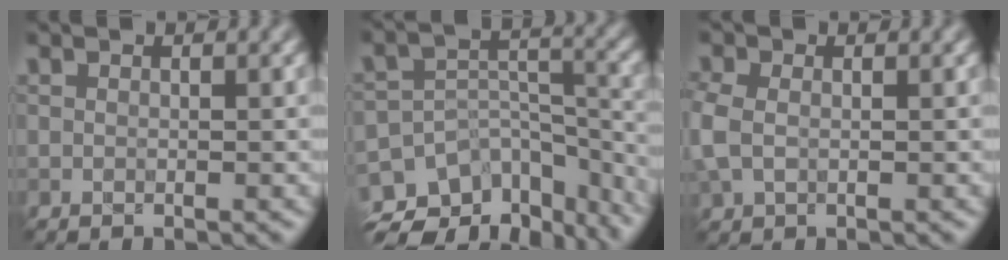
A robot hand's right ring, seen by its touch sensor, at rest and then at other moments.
{"total": 13.9, "force": [-10.6, 7.4, 5.0], "torque": [-0.094, -0.006, -0.119]}
{"total": 2.4, "force": [-0.2, 1.9, 1.5], "torque": [-0.047, 0.002, -0.013]}